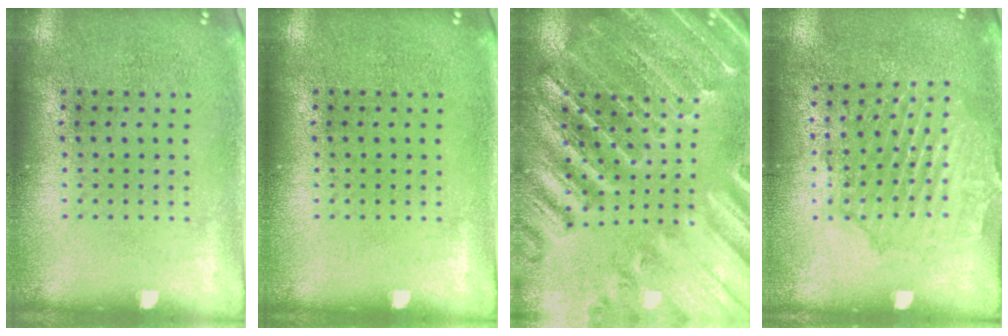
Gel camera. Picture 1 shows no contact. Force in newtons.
{"total": 0.0}
{"total": 2.7, "press": 2.7, "slide": 0.4}
{"total": 1.6, "press": 1.6, "slide": 0.3}